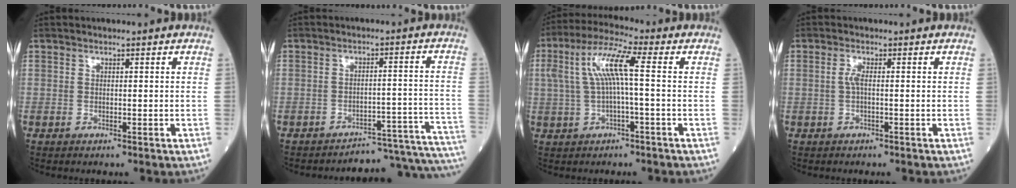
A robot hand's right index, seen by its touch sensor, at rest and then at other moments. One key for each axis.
{"total": 15.2, "fx": -15.1, "fy": 0.1, "fz": 1.0, "tx": 0.024, "ty": 0.036, "tz": -0.181}
{"total": 8.4, "fx": 1.0, "fy": 0.9, "fz": 8.3, "tx": -0.173, "ty": 0.032, "tz": 0.018}
{"total": 1.5, "fx": -0.1, "fy": 0.2, "fz": 1.5, "tx": -0.034, "ty": 0.002, "tz": -0.003}